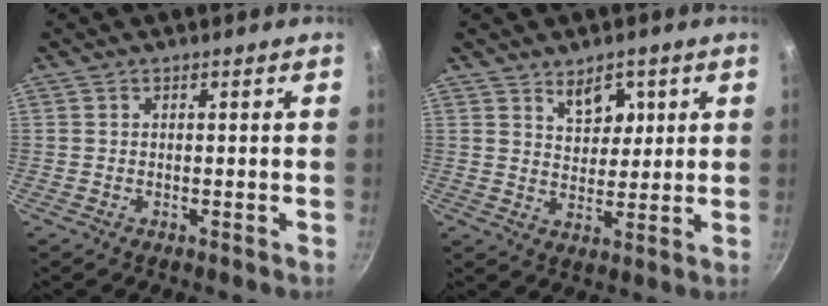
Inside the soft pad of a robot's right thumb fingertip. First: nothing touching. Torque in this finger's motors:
{"motor_torque": [-0.83, 1.04, 0.19, 0.00, 0.17]}